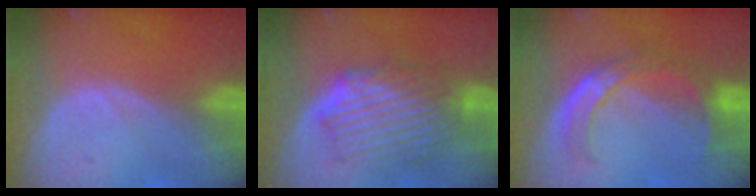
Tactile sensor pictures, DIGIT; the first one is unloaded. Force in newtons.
{"total": 8.7, "press": 7.9, "slide": 3.6}
{"total": 8.0, "press": 6.8, "slide": 4.1}